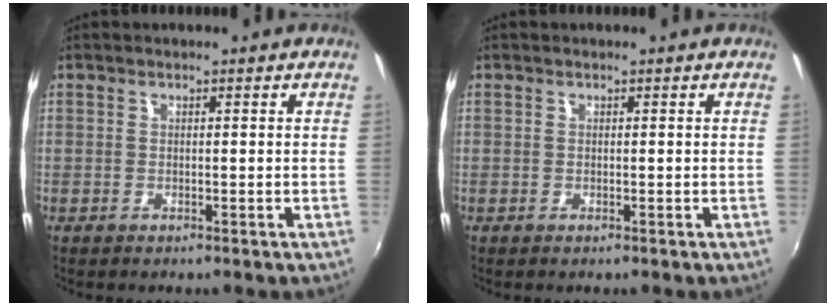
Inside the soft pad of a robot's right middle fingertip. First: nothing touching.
{"total": 0.0}